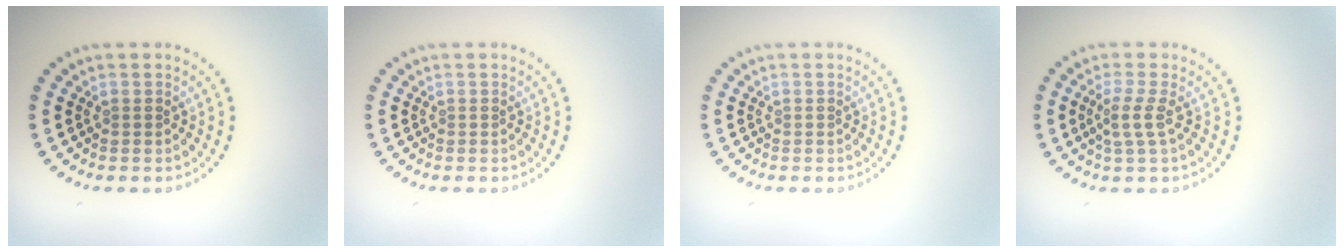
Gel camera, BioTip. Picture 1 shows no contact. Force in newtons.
{"total": 0.0}
{"total": 0.0}
{"total": 2.1, "press": 1.6, "slide": 1.3}